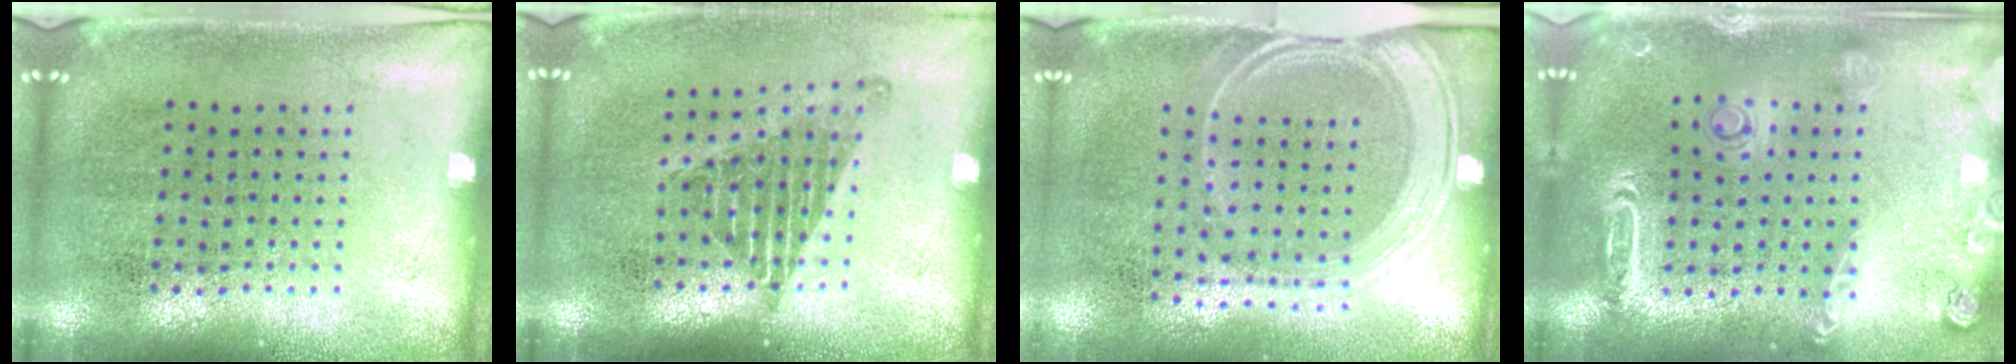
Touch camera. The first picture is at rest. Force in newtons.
{"total": 1.3, "press": 1.1, "slide": 0.8}
{"total": 1.6, "press": 1.4, "slide": 0.9}
{"total": 2.0, "press": 1.9, "slide": 0.5}